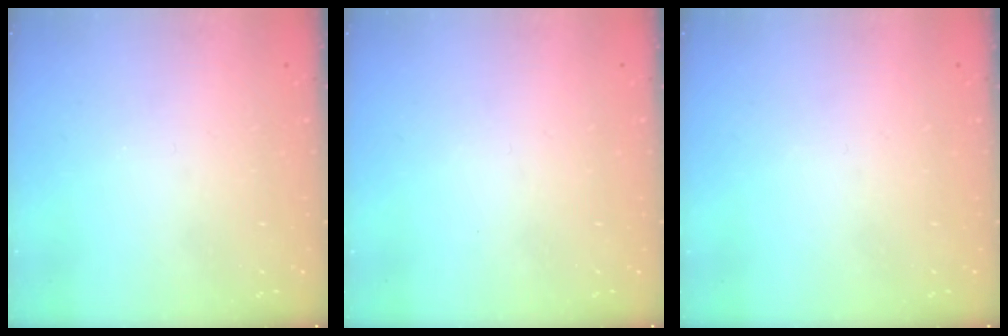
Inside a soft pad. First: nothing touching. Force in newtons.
{"total": 0.0}
{"total": 0.0}